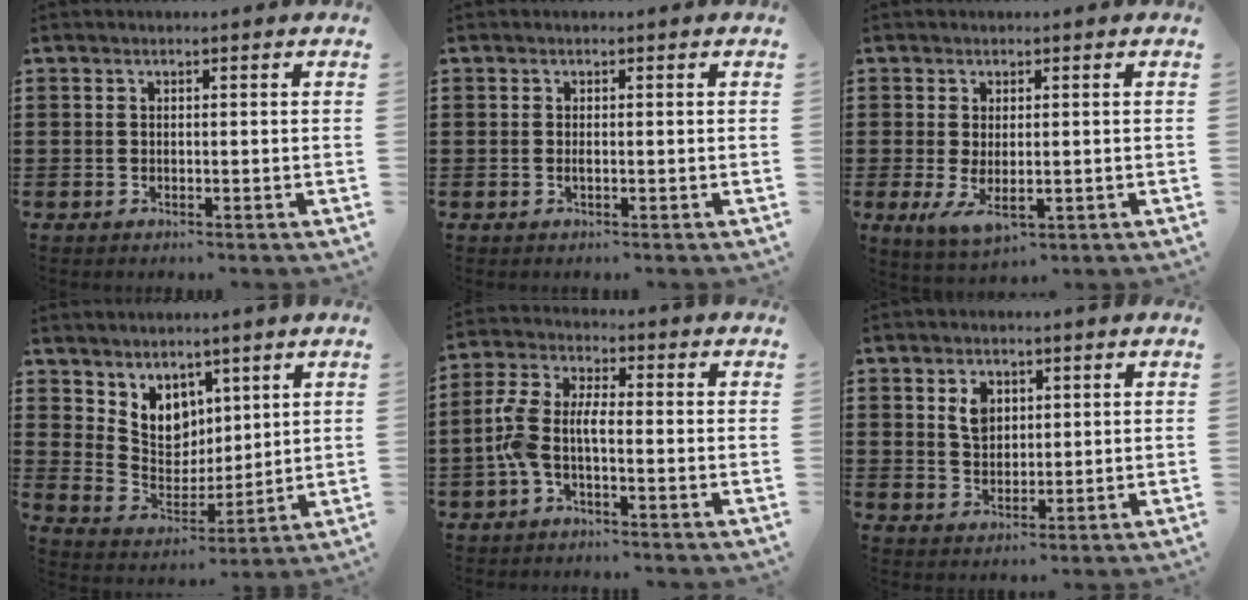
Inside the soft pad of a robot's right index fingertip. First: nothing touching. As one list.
[{"total": 0.7, "force": [-0.1, 0.2, 0.7], "torque": [-0.014, -0.004, -0.001]}, {"total": 4.1, "force": [-0.6, 1.9, 3.6], "torque": [-0.071, -0.008, -0.013]}, {"total": 6.5, "force": [4.3, 4.8, 1.0], "torque": [-0.047, -0.025, 0.083]}, {"total": 5.6, "force": [-1.7, 2.5, 4.7], "torque": [-0.127, -0.005, -0.043]}, {"total": 3.9, "force": [1.6, 2.7, 2.2], "torque": [-0.046, 0.007, 0.027]}]